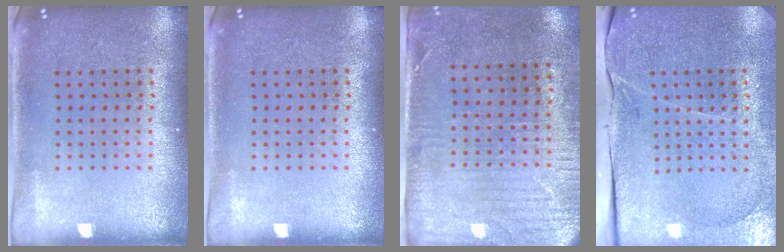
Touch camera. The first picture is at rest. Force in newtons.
{"total": 0.0}
{"total": 3.0, "press": 2.4, "slide": 1.7}
{"total": 3.3, "press": 3.2, "slide": 0.6}